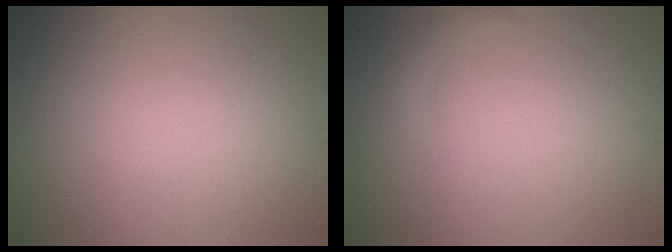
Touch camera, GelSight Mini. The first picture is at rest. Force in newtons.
{"total": 1.2, "press": 1.2, "slide": 0.2}